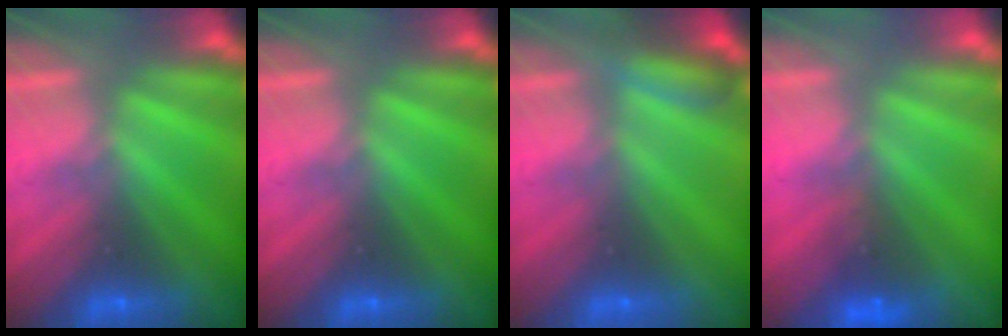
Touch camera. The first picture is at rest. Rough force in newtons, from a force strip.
{"total": 0.0}
{"total": 2.8}
{"total": 3.7}